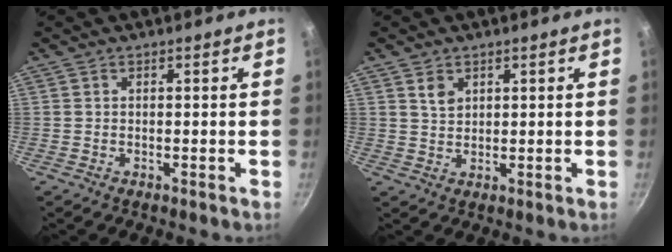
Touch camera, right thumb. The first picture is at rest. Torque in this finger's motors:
{"motor_torque": [-0.04, 0.11, -0.23, -0.07, 0.00]}